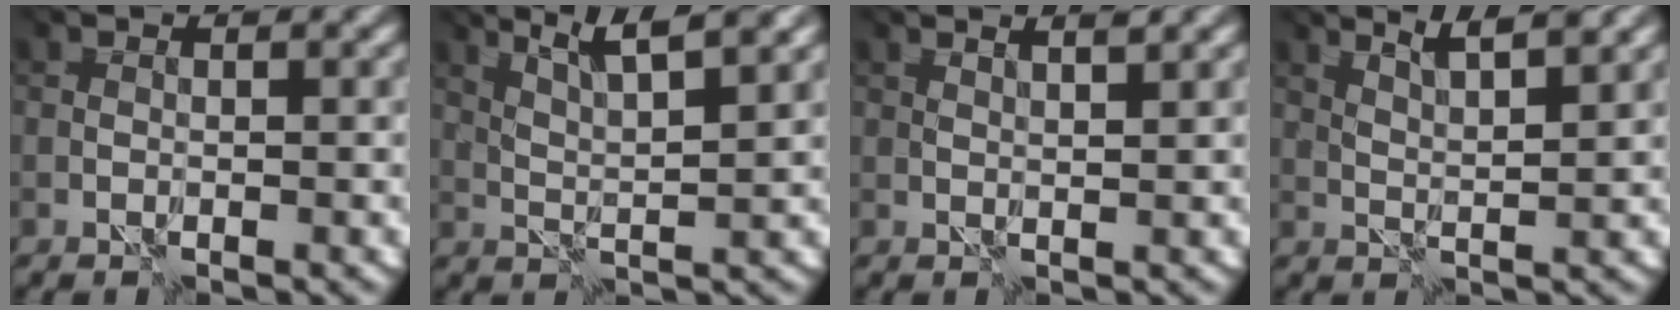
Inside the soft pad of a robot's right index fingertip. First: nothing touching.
{"total": 5.4, "force": [4.3, 0.2, 3.4], "torque": [-0.049, 0.020, 0.062]}
{"total": 2.5, "force": [2.5, -0.1, 0.6], "torque": [-0.004, 0.012, 0.031]}
{"total": 3.8, "force": [3.3, 0.0, 1.9], "torque": [-0.024, 0.015, 0.053]}